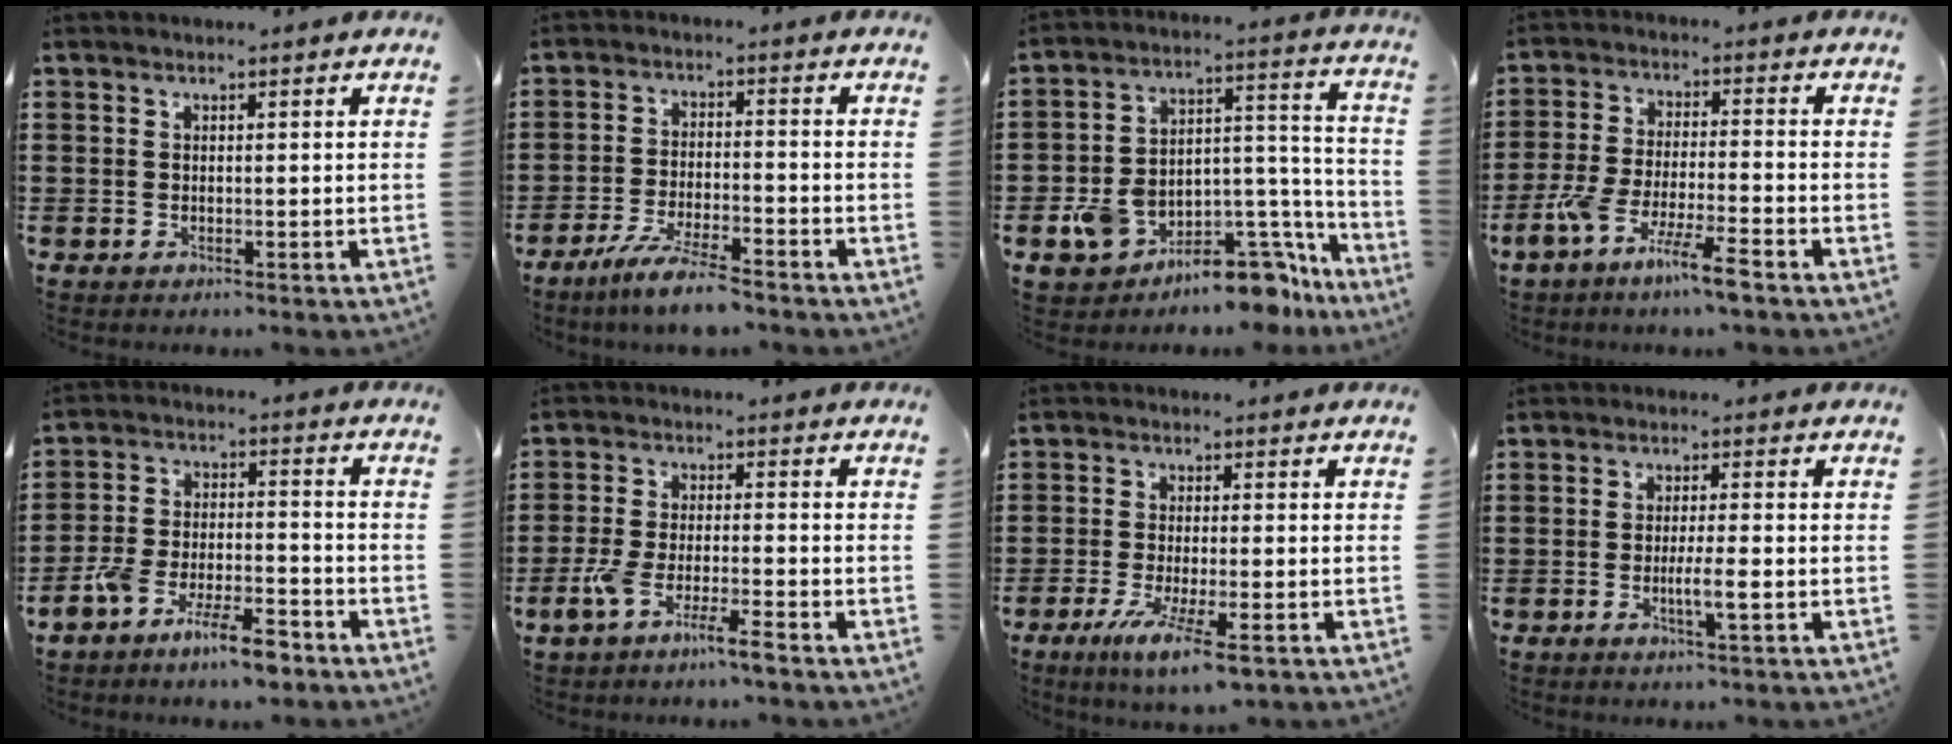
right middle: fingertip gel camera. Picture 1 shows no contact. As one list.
[{"total": 6.4, "force": [-5.4, 0.2, 3.4], "torque": [-0.074, -0.014, -0.101]}, {"total": 10.0, "force": [-8.2, 3.8, 4.1], "torque": [-0.076, 0.026, -0.157]}, {"total": 7.8, "force": [-5.8, 0.2, 5.2], "torque": [-0.116, -0.013, -0.113]}, {"total": 8.5, "force": [-6.6, 2.1, 5.0], "torque": [-0.101, 0.009, -0.125]}, {"total": 6.0, "force": [-3.9, 0.4, 4.5], "torque": [-0.100, -0.014, -0.075]}, {"total": 6.3, "force": [-3.1, 0.9, 5.3], "torque": [-0.108, -0.019, -0.052]}, {"total": 3.7, "force": [-1.3, 0.2, 3.5], "torque": [-0.062, -0.006, -0.023]}]